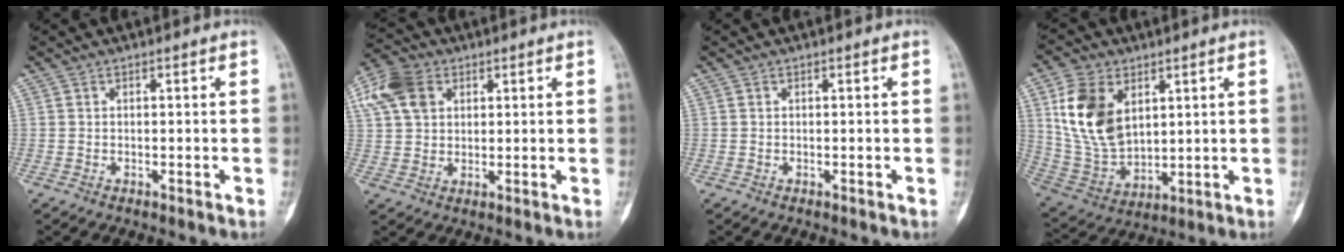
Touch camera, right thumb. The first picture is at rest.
{"total": 9.8, "force": [3.6, 7.0, 5.7], "torque": [-0.107, 0.008, 0.064]}
{"total": 0.0}
{"total": 14.9, "force": [5.0, 9.5, 10.2], "torque": [-0.182, -0.022, 0.113]}